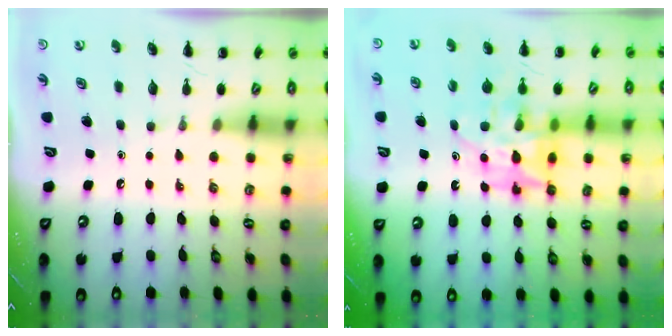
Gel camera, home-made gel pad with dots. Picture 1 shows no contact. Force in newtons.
{"total": 13.9, "press": 13.4, "slide": 3.8}